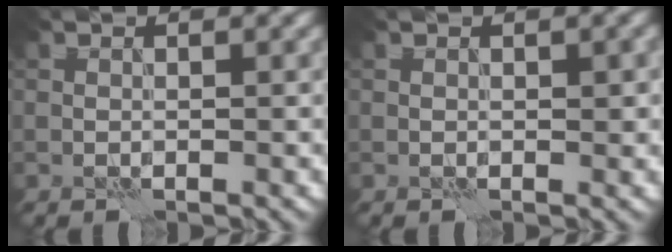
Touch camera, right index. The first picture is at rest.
{"total": 0.9, "force": [0.1, 0.4, 0.8], "torque": [-0.007, 0.000, 0.002]}